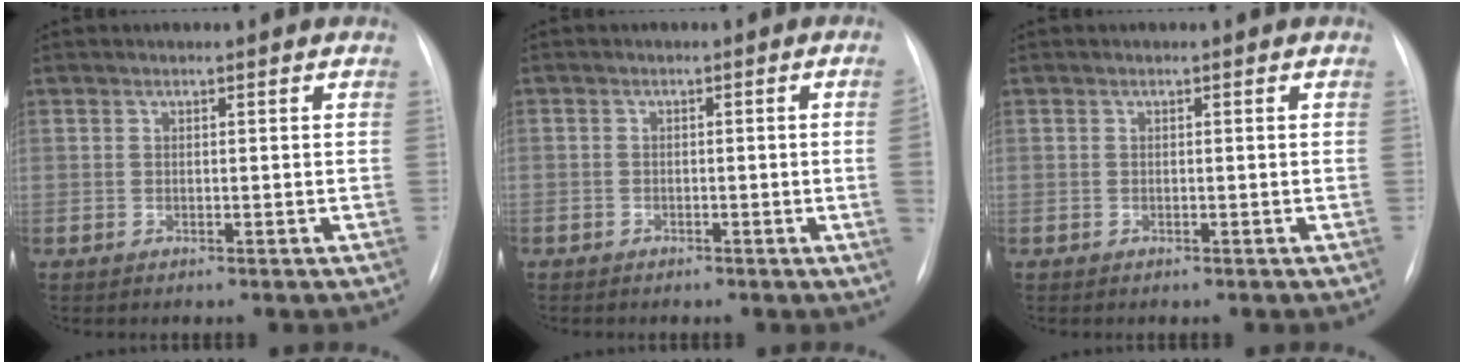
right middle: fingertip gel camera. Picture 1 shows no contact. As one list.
[{"total": 2.2, "force": [-0.7, -0.4, 2.1], "torque": [-0.026, 0.001, -0.015]}, {"total": 0.0}]